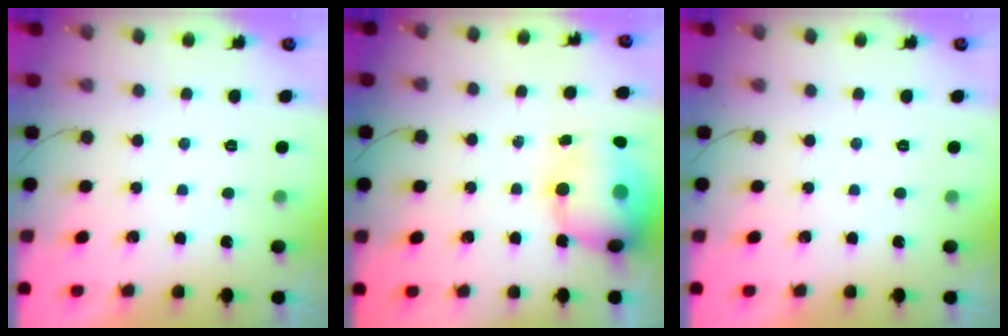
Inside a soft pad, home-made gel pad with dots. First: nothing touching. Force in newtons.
{"total": 16.6, "press": 16.1, "slide": 4.0}
{"total": 0.0}